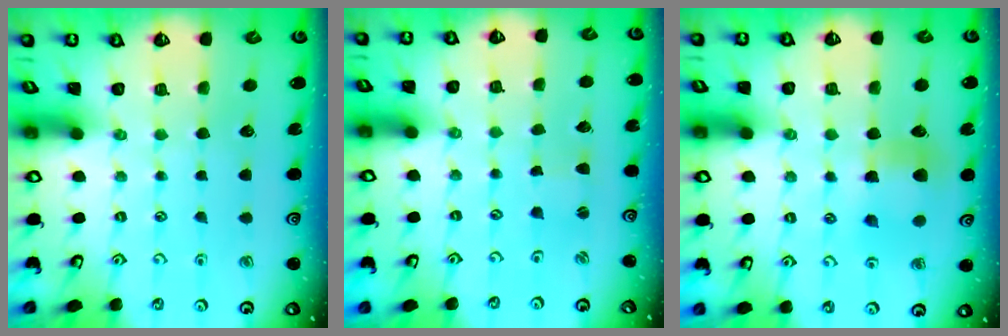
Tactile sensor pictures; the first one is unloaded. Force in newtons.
{"total": 1.0, "press": 1.0, "slide": 0.2}
{"total": 5.3, "press": 5.3, "slide": 0.2}